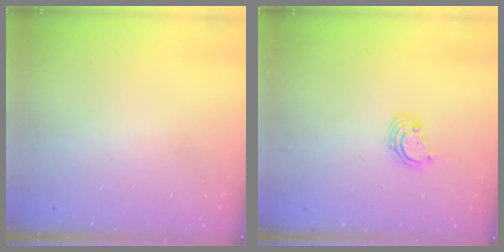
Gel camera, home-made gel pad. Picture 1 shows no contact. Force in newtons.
{"total": 3.1, "press": 3.1, "slide": 0.1}